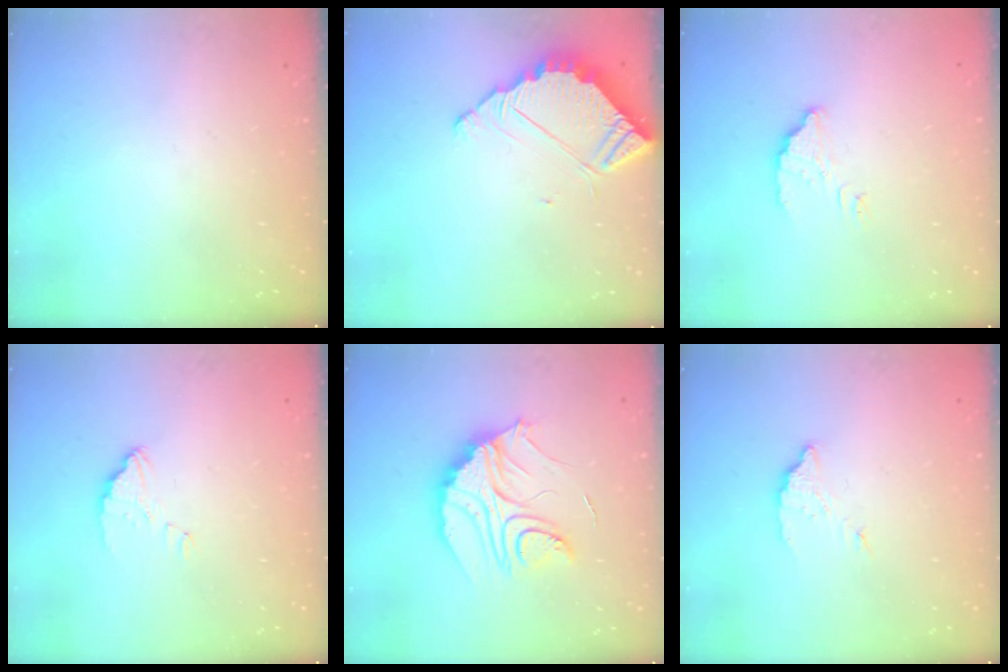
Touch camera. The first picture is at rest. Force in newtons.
{"total": 5.5, "press": 5.5, "slide": 0.1}
{"total": 3.6, "press": 3.6, "slide": 0.2}
{"total": 2.7, "press": 2.7, "slide": 0.1}
{"total": 14.7, "press": 14.6, "slide": 1.1}
{"total": 2.9, "press": 2.9, "slide": 0.0}